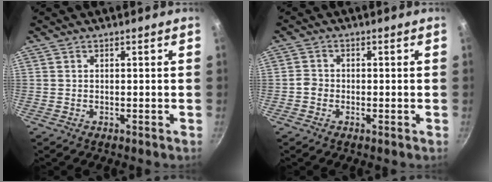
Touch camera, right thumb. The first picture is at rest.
{"total": 2.0, "force": [-0.9, 1.6, 0.8], "torque": [-0.013, 0.013, -0.022]}